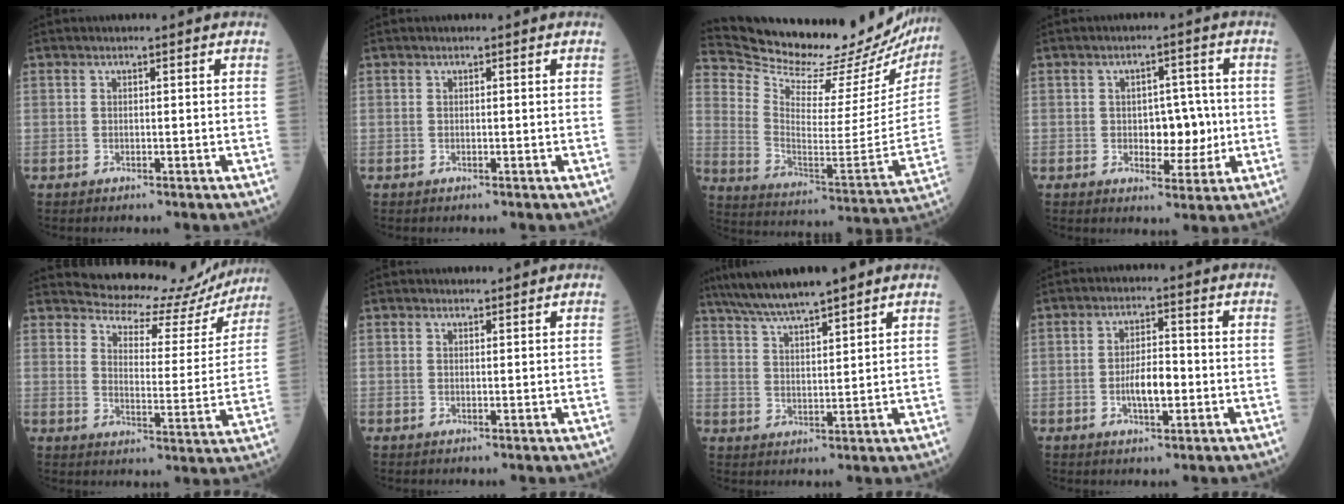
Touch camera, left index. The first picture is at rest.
{"total": 0.0}
{"total": 28.8, "force": [26.7, 5.1, 9.4], "torque": [-0.169, -0.102, 0.360]}
{"total": 5.8, "force": [-0.3, 3.3, 4.8], "torque": [-0.064, 0.009, 0.002]}
{"total": 16.1, "force": [15.2, 4.8, 2.1], "torque": [-0.009, -0.032, 0.170]}
{"total": 1.1, "force": [1.1, 0.1, 0.0], "torque": [-0.010, 0.001, 0.018]}
{"total": 10.4, "force": [8.7, 0.4, 5.7], "torque": [-0.104, 0.027, 0.152]}
{"total": 5.1, "force": [-1.1, 1.7, 4.7], "torque": [-0.088, 0.003, -0.021]}